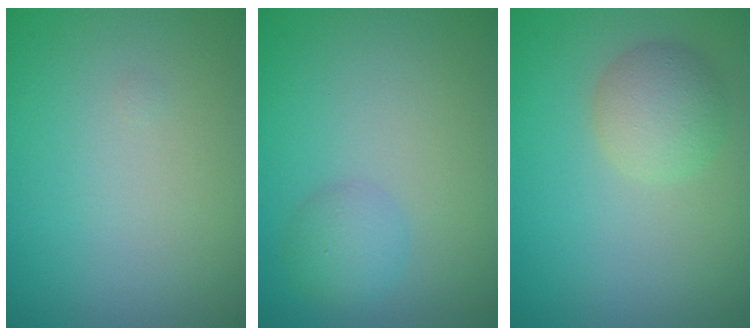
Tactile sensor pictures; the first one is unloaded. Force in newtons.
{"total": 2.1, "press": 2.1, "slide": 0.1}
{"total": 2.7, "press": 2.7, "slide": 0.2}